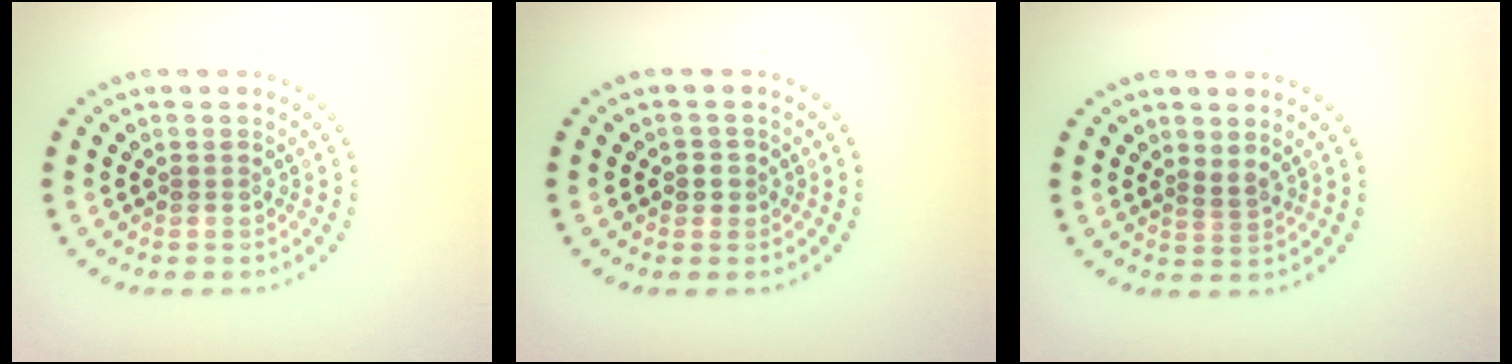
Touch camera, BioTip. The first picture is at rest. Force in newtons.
{"total": 1.2, "press": 1.0, "slide": 0.5}
{"total": 1.2, "press": 0.8, "slide": 0.9}